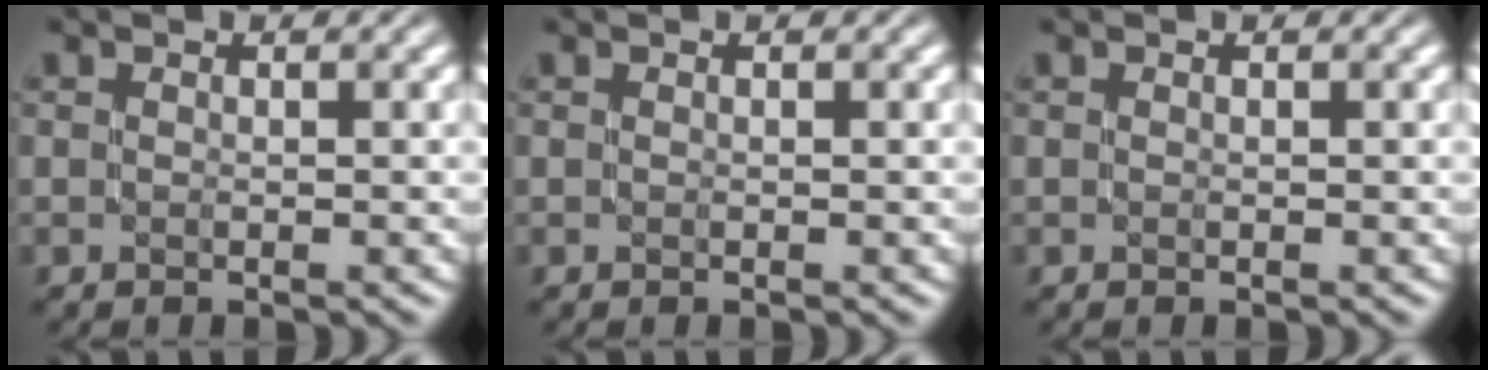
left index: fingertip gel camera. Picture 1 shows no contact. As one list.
[{"total": 0.0}, {"total": 0.0}]